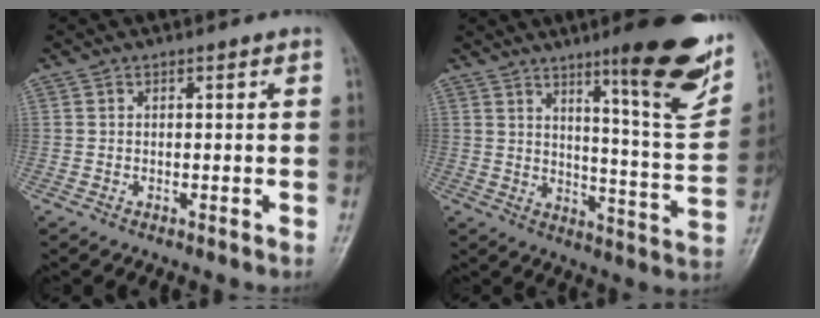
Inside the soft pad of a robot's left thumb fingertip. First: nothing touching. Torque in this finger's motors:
{"motor_torque": [0.72, 0.30, 1.45, -1.34, 0.29]}